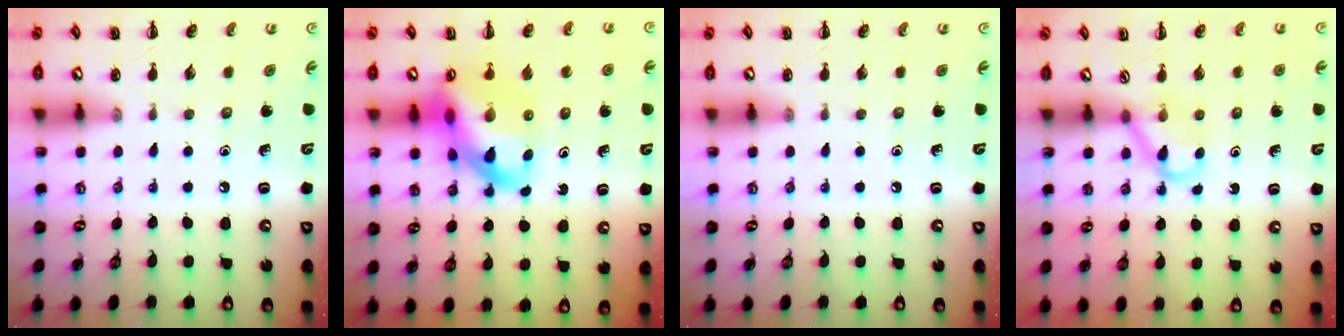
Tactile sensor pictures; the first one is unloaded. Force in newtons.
{"total": 16.0, "press": 15.5, "slide": 4.2}
{"total": 0.0}
{"total": 3.3, "press": 3.0, "slide": 1.3}